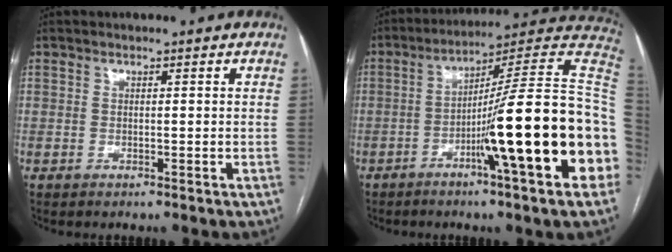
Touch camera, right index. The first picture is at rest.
{"total": 23.7, "force": [-5.6, -0.4, 23.0], "torque": [-0.247, 0.011, -0.095]}